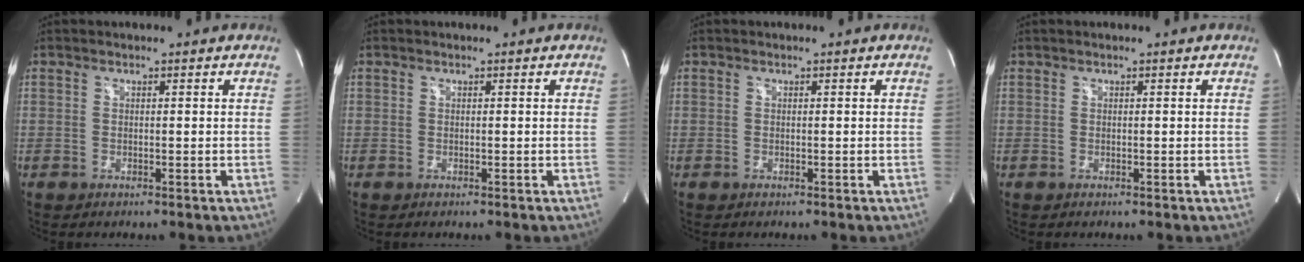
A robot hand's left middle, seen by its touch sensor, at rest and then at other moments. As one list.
[{"total": 0.0}, {"total": 0.0}, {"total": 0.0}]